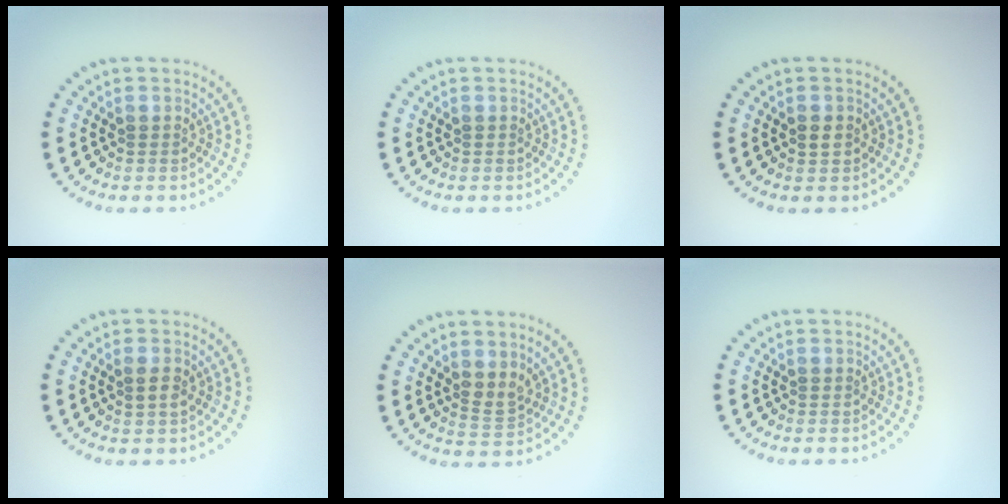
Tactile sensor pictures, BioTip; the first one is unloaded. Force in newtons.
{"total": 0.0}
{"total": 1.0, "press": 1.0, "slide": 0.2}
{"total": 1.2, "press": 1.2, "slide": 0.2}
{"total": 1.7, "press": 1.4, "slide": 0.9}
{"total": 0.0}